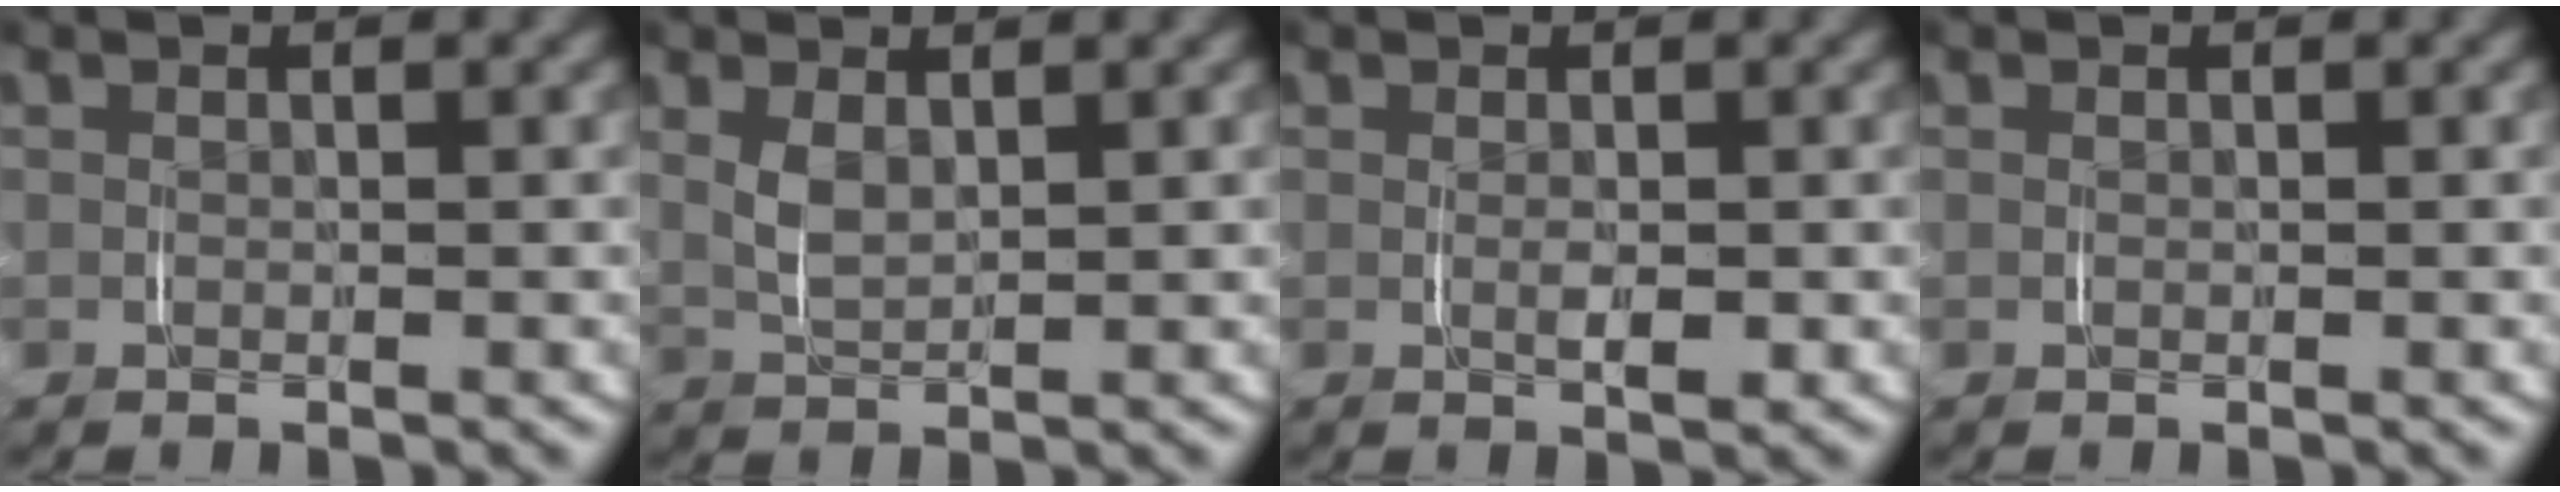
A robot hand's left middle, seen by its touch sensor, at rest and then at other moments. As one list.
[{"total": 1.7, "force": [0.9, 0.4, 1.4], "torque": [-0.034, -0.005, 0.022]}, {"total": 1.3, "force": [-0.2, 0.2, 1.3], "torque": [-0.019, -0.007, 0.001]}, {"total": 0.0}]